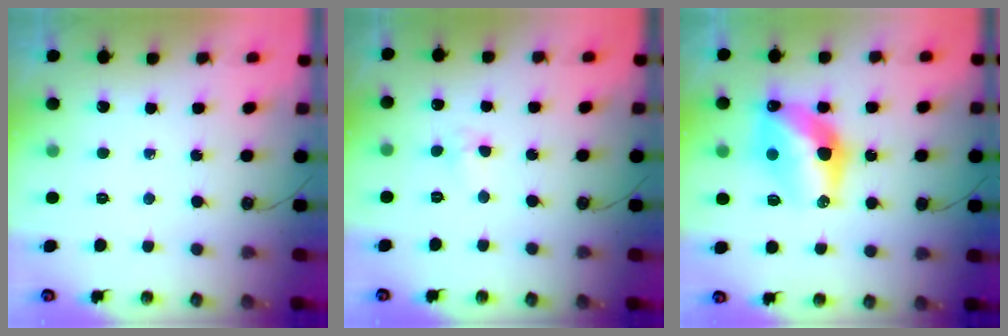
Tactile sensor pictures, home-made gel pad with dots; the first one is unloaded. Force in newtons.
{"total": 2.5, "press": 2.4, "slide": 0.9}
{"total": 14.1, "press": 14.1, "slide": 0.8}